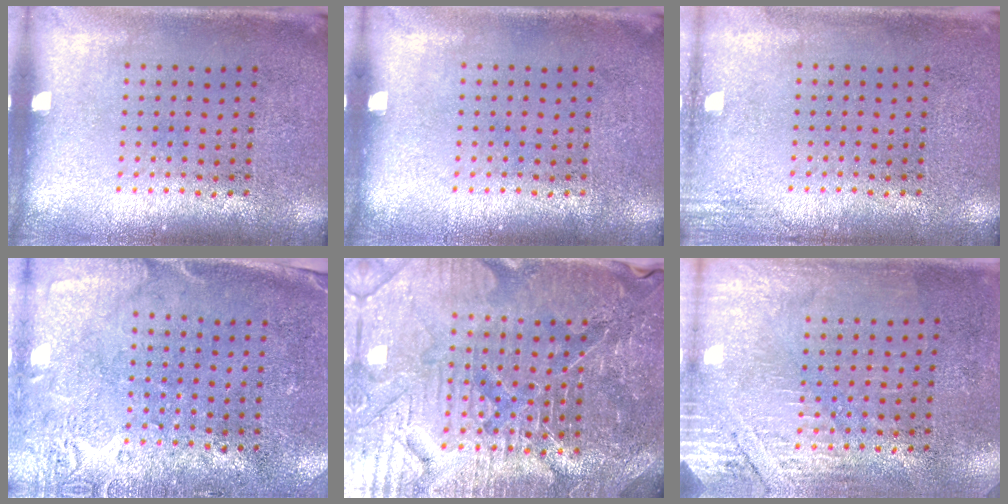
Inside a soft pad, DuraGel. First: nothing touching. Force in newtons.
{"total": 0.0}
{"total": 1.4, "press": 1.4, "slide": 0.2}
{"total": 2.7, "press": 2.2, "slide": 1.7}
{"total": 5.5, "press": 5.1, "slide": 2.0}
{"total": 2.8, "press": 2.5, "slide": 1.4}